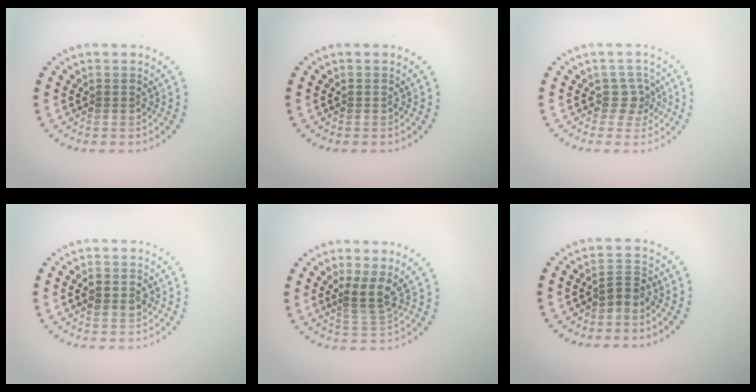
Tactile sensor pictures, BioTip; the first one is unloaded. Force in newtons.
{"total": 0.0}
{"total": 2.0, "press": 1.6, "slide": 1.3}
{"total": 2.5, "press": 2.5, "slide": 0.2}
{"total": 2.5, "press": 1.8, "slide": 1.7}
{"total": 1.9, "press": 1.3, "slide": 1.3}